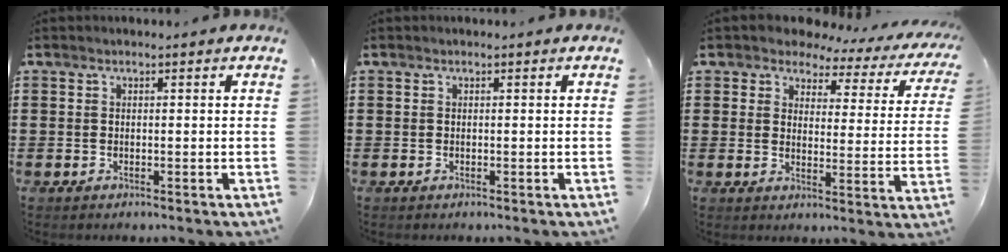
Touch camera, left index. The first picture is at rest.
{"total": 0.0}
{"total": 3.5, "force": [2.8, 1.8, 1.1], "torque": [-0.035, -0.014, 0.041]}